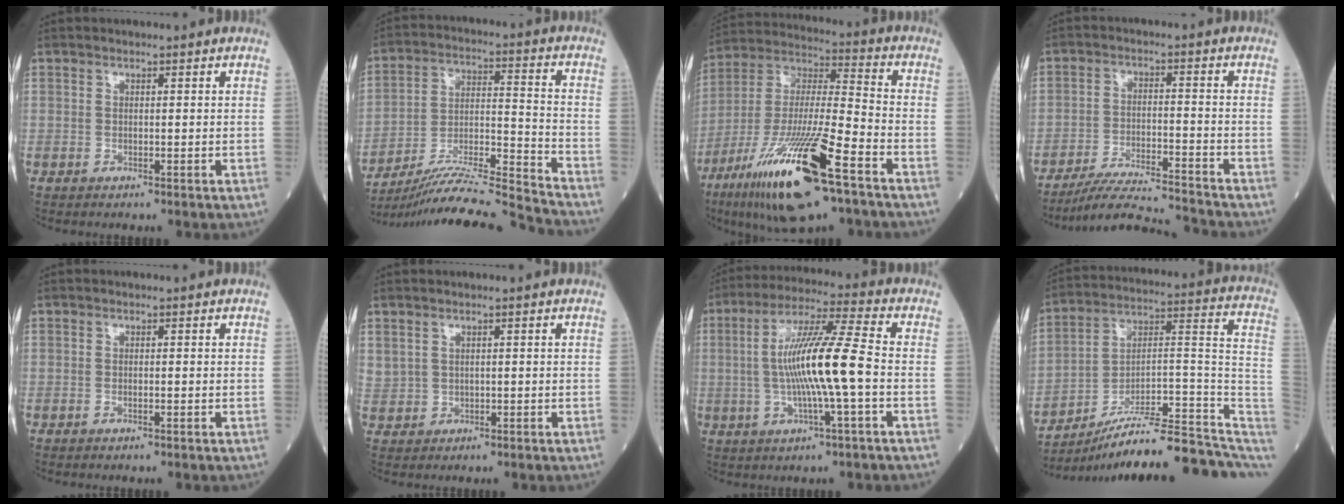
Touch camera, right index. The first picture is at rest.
{"total": 19.2, "force": [-18.3, -2.6, 5.2], "torque": [-0.096, -0.003, -0.302]}
{"total": 22.1, "force": [-12.1, 2.8, 18.3], "torque": [-0.361, -0.047, -0.218]}
{"total": 11.2, "force": [-10.9, -0.8, 2.5], "torque": [-0.039, 0.000, -0.187]}
{"total": 0.6, "force": [-0.2, 0.0, 0.5], "torque": [-0.013, -0.001, -0.003]}
{"total": 2.4, "force": [1.4, 1.8, 0.8], "torque": [-0.017, 0.005, 0.036]}
{"total": 12.6, "force": [-1.1, 0.0, 12.5], "torque": [-0.235, 0.007, -0.025]}
{"total": 20.5, "force": [-17.3, 2.7, 10.6], "torque": [-0.092, 0.053, -0.260]}